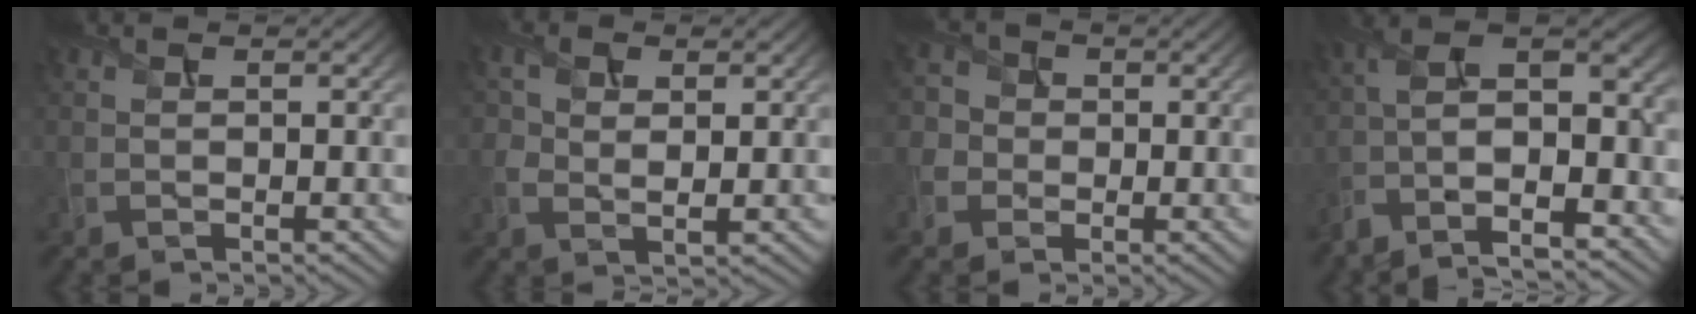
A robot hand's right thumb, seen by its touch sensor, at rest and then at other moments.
{"total": 3.2, "force": [0.9, 2.2, 2.2], "torque": [-0.049, -0.003, 0.016]}
{"total": 3.8, "force": [-0.5, 3.7, 0.8], "torque": [-0.020, 0.004, -0.025]}
{"total": 13.8, "force": [-7.1, 5.5, 10.5], "torque": [-0.229, -0.023, -0.108]}